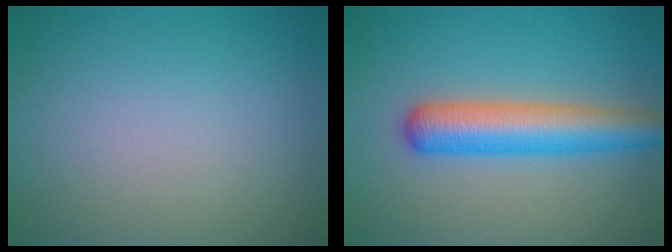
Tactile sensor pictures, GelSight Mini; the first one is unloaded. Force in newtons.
{"total": 5.8, "press": 5.8, "slide": 0.1}